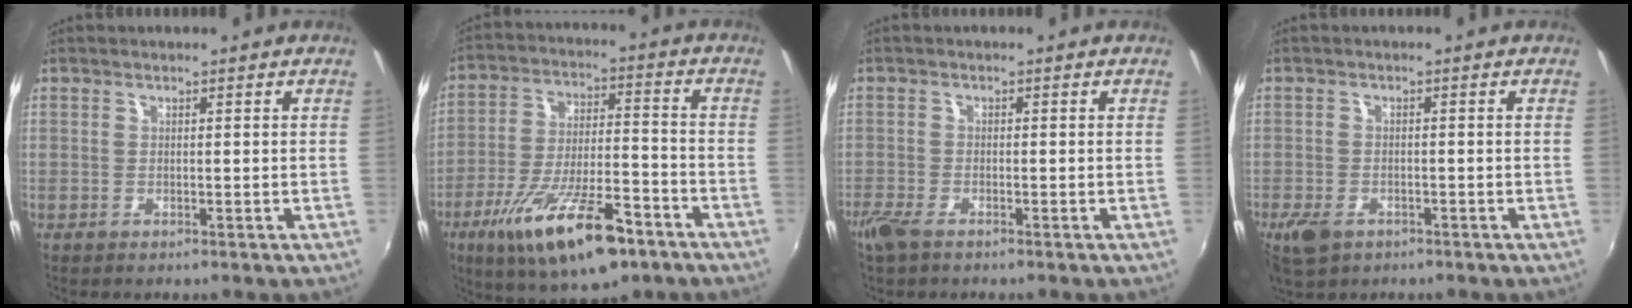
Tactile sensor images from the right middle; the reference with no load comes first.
{"total": 19.1, "force": [-11.3, 6.1, 14.2], "torque": [-0.260, -0.032, -0.184]}
{"total": 3.6, "force": [-2.7, 1.0, 2.1], "torque": [-0.054, -0.011, -0.054]}
{"total": 5.5, "force": [-3.2, 3.3, 3.0], "torque": [-0.076, -0.016, -0.059]}